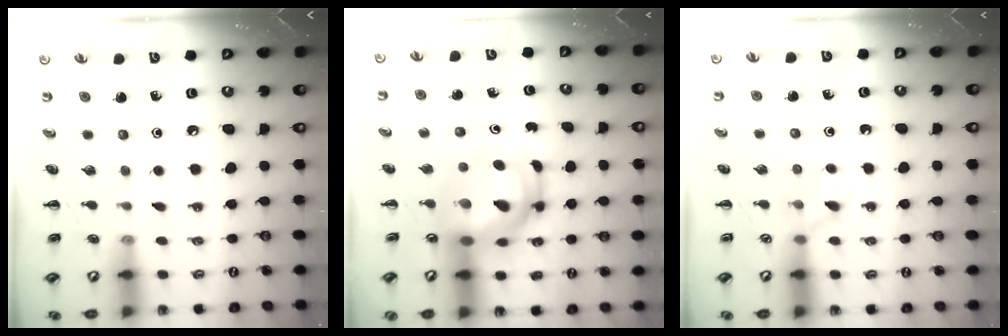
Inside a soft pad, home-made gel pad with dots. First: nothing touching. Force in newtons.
{"total": 6.2, "press": 5.9, "slide": 1.8}
{"total": 2.6, "press": 2.5, "slide": 0.9}